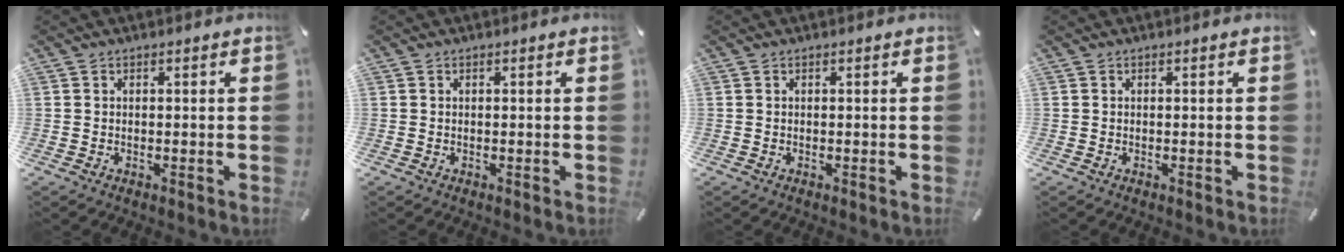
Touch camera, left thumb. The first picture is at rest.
{"total": 0.0}
{"total": 0.0}
{"total": 0.0}